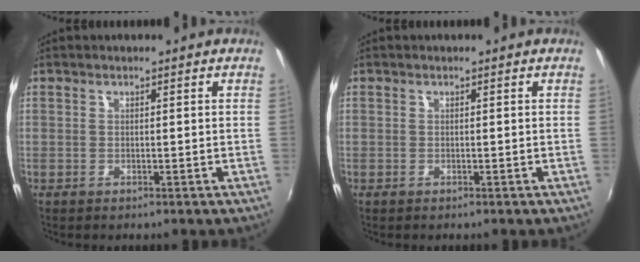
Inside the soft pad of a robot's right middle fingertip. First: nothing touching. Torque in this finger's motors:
{"motor_torque": [-0.26, -0.50, -0.01, 0.01]}